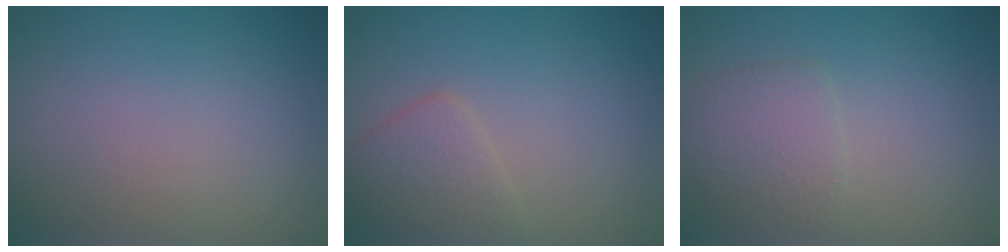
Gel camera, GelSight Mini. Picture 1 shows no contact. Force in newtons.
{"total": 2.5, "press": 2.5, "slide": 0.2}
{"total": 2.6, "press": 2.6, "slide": 0.1}